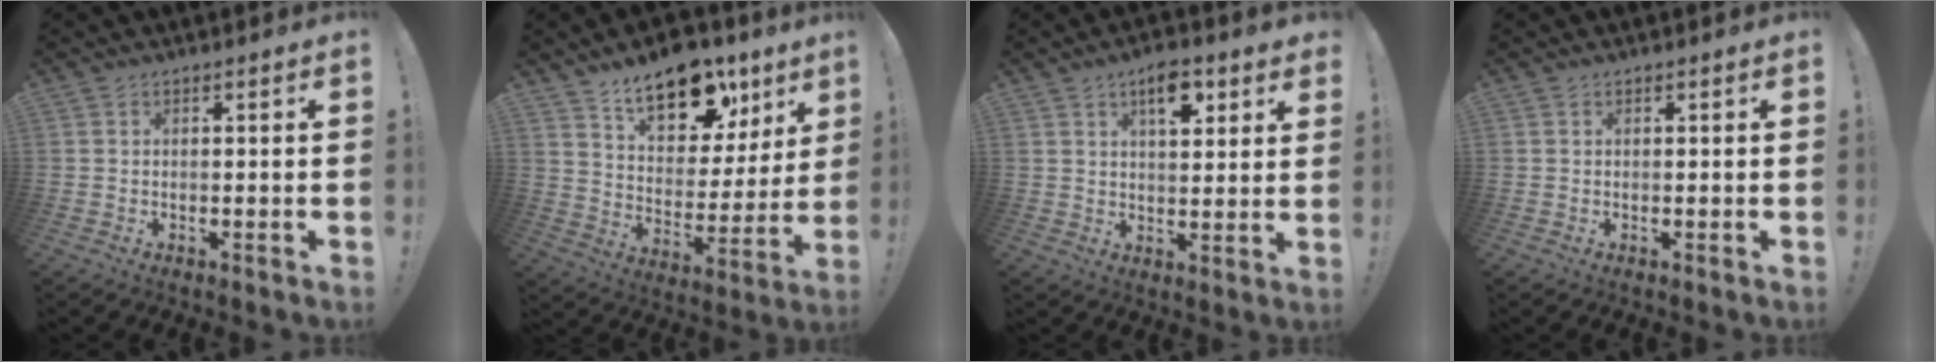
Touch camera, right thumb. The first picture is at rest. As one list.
[{"total": 17.8, "force": [12.2, 9.2, 9.2], "torque": [-0.118, -0.089, 0.214]}, {"total": 8.7, "force": [4.7, 3.9, 6.2], "torque": [-0.072, -0.020, 0.077]}, {"total": 0.0}]